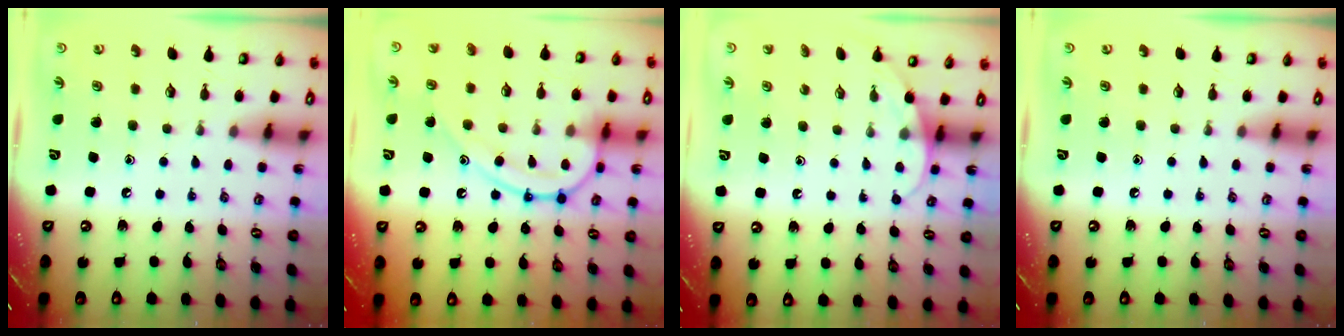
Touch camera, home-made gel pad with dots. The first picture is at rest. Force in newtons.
{"total": 14.8, "press": 14.8, "slide": 1.5}
{"total": 4.0, "press": 4.0, "slide": 0.3}
{"total": 0.0}